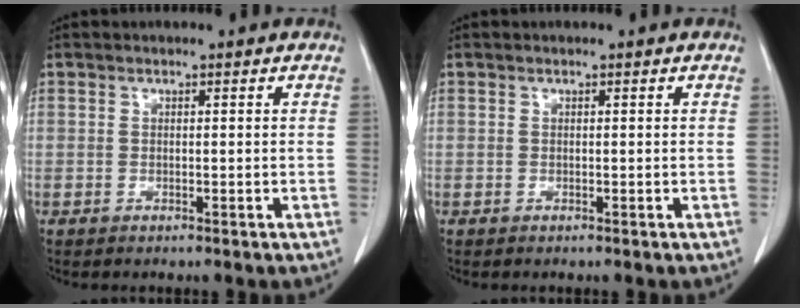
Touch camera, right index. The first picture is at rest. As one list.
[{"total": 0.0}]